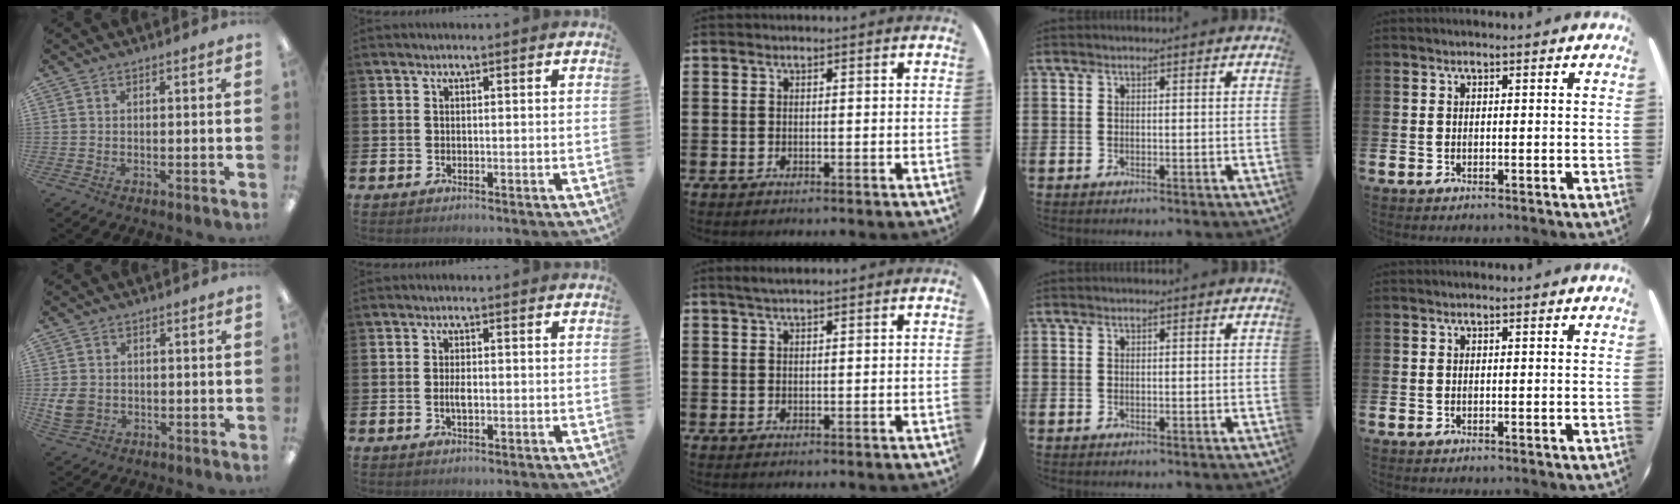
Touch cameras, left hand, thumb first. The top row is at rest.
{"thumb": {"total": 6.1, "force": [-0.4, 5.2, 3.2], "torque": [-0.068, 0.005, -0.006]}, "index": {"total": 1.9, "force": [-0.2, 0.8, 1.7], "torque": [-0.020, -0.004, -0.007]}, "middle": {"total": 1.3, "force": [1.1, 0.0, 0.8], "torque": [-0.015, 0.002, 0.020]}}